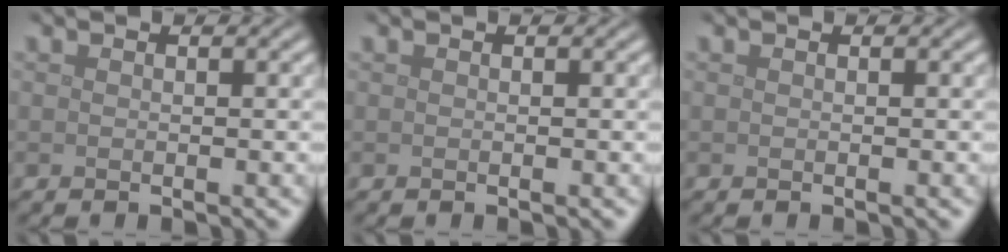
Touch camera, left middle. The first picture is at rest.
{"total": 0.0}
{"total": 0.0}